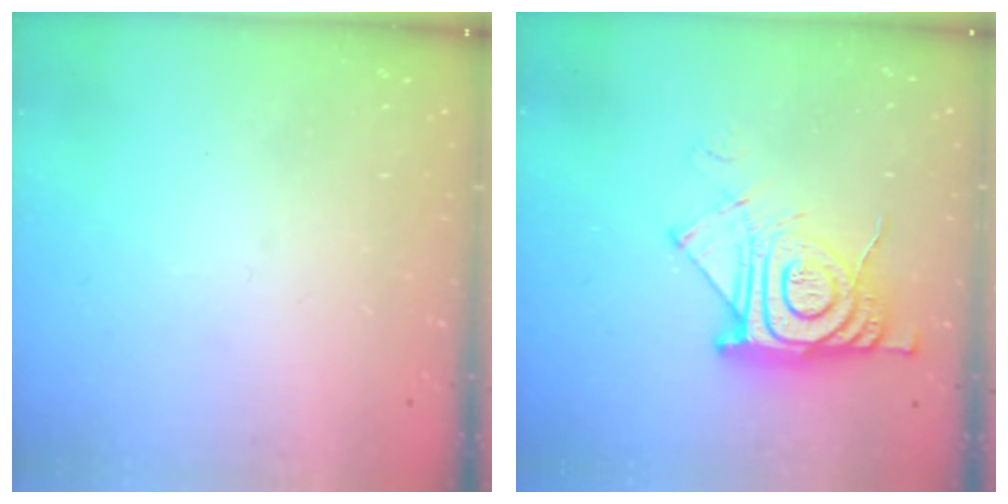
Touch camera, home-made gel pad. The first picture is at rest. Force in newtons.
{"total": 14.0, "press": 14.0, "slide": 1.1}